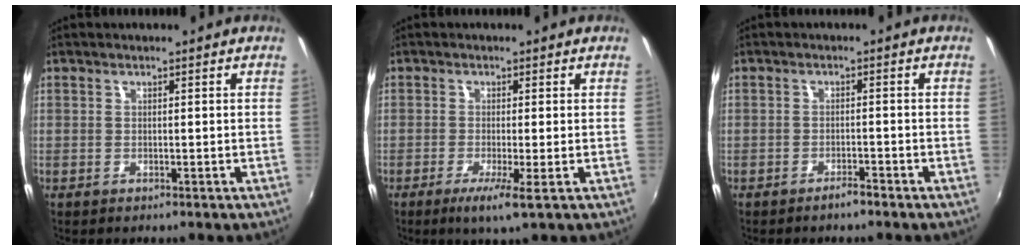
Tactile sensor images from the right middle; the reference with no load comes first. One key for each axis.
{"total": 4.0, "fx": -1.7, "fy": -0.3, "fz": 3.6, "tx": -0.079, "ty": -0.013, "tz": -0.035}
{"total": 1.8, "fx": -1.6, "fy": 0.3, "fz": 0.7, "tx": -0.016, "ty": 0.000, "tz": -0.025}